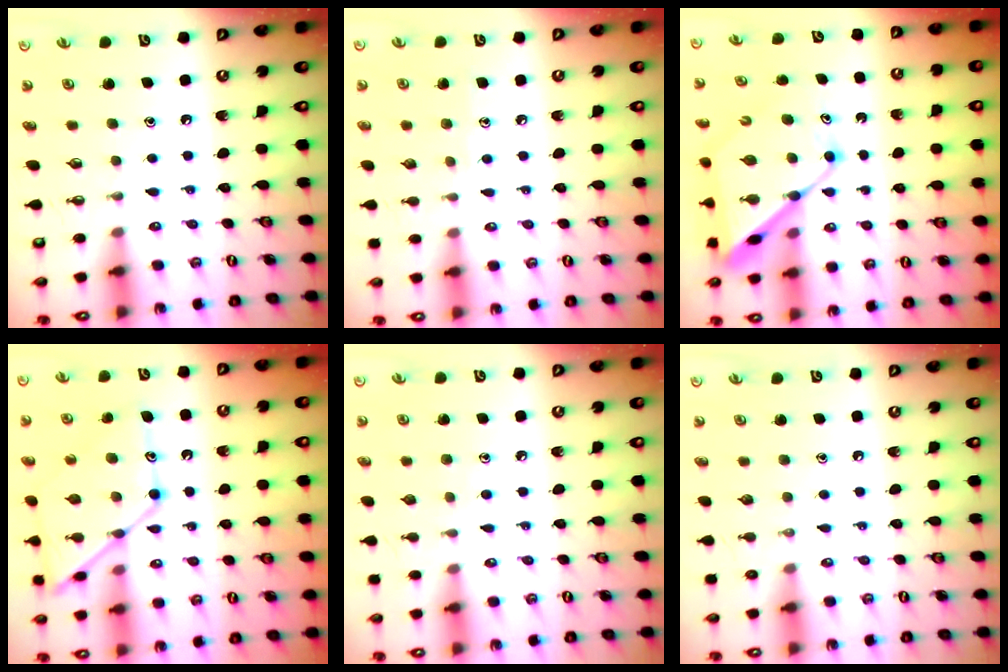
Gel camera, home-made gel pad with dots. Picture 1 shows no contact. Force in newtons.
{"total": 5.6, "press": 5.6, "slide": 0.6}
{"total": 13.8, "press": 13.7, "slide": 1.4}
{"total": 14.9, "press": 14.8, "slide": 1.2}
{"total": 4.9, "press": 4.9, "slide": 0.6}
{"total": 0.0}